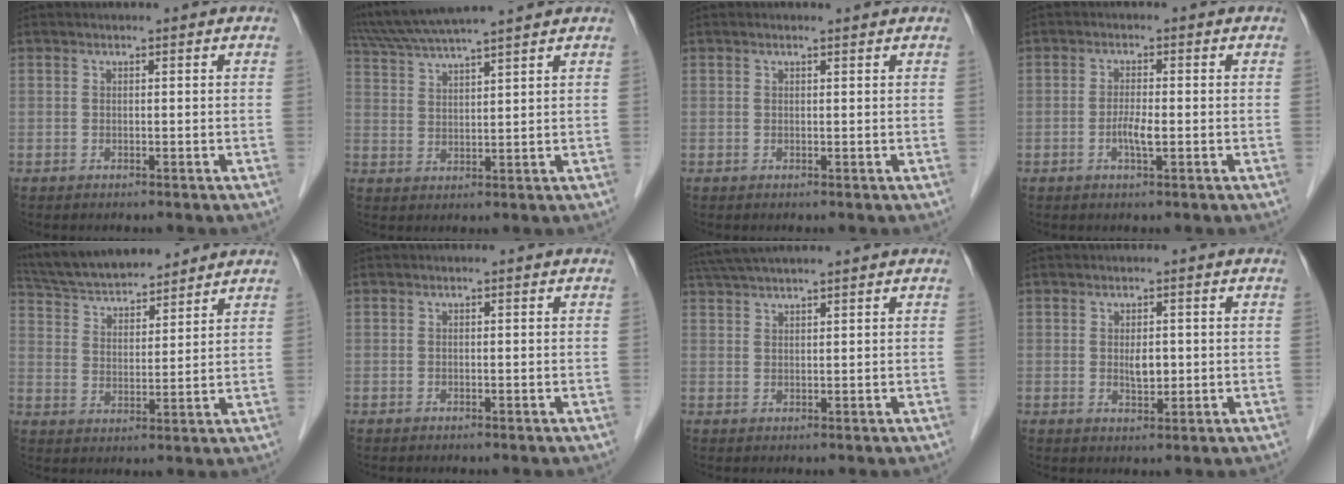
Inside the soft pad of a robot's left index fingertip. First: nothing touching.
{"total": 12.2, "force": [10.7, -0.4, 5.8], "torque": [-0.112, 0.033, 0.179]}
{"total": 1.1, "force": [1.1, 0.0, 0.3], "torque": [-0.011, 0.006, 0.017]}
{"total": 2.5, "force": [-0.6, 0.4, 2.4], "torque": [-0.049, -0.001, -0.012]}
{"total": 15.3, "force": [13.9, 3.2, 5.4], "torque": [-0.101, 0.031, 0.242]}
{"total": 0.0}
{"total": 8.0, "force": [7.1, 0.0, 3.8], "torque": [-0.067, 0.040, 0.119]}
{"total": 2.4, "force": [0.3, 1.1, 2.1], "torque": [-0.039, -0.004, 0.007]}